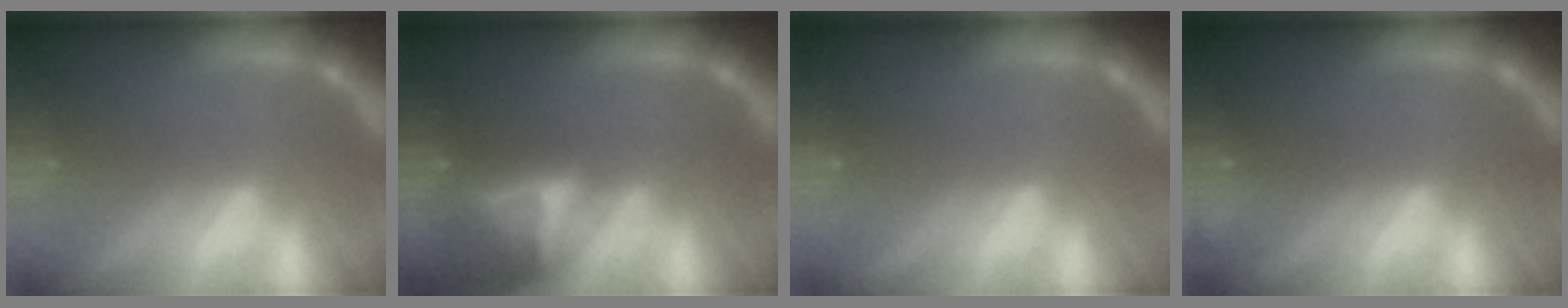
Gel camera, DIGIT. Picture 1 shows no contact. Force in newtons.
{"total": 7.5}
{"total": 0.0}
{"total": 1.4}